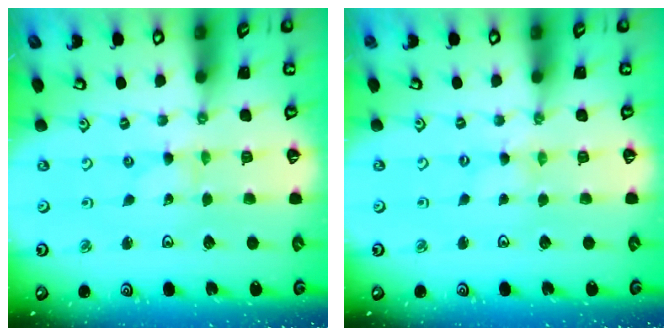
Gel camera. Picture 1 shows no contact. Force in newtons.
{"total": 0.0}